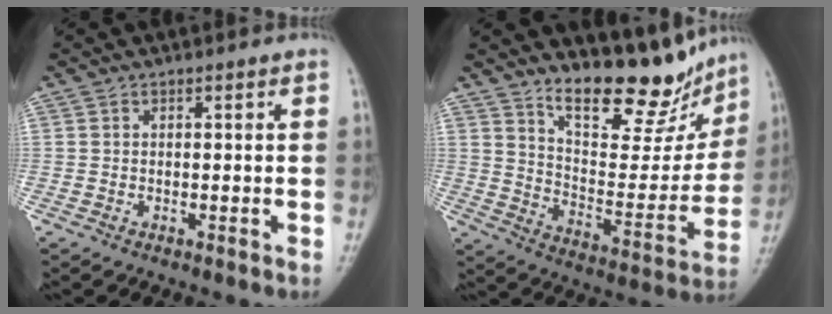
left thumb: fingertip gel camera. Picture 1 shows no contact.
{"total": 16.6, "force": [14.0, 5.3, 7.4], "torque": [-0.063, -0.103, 0.225]}